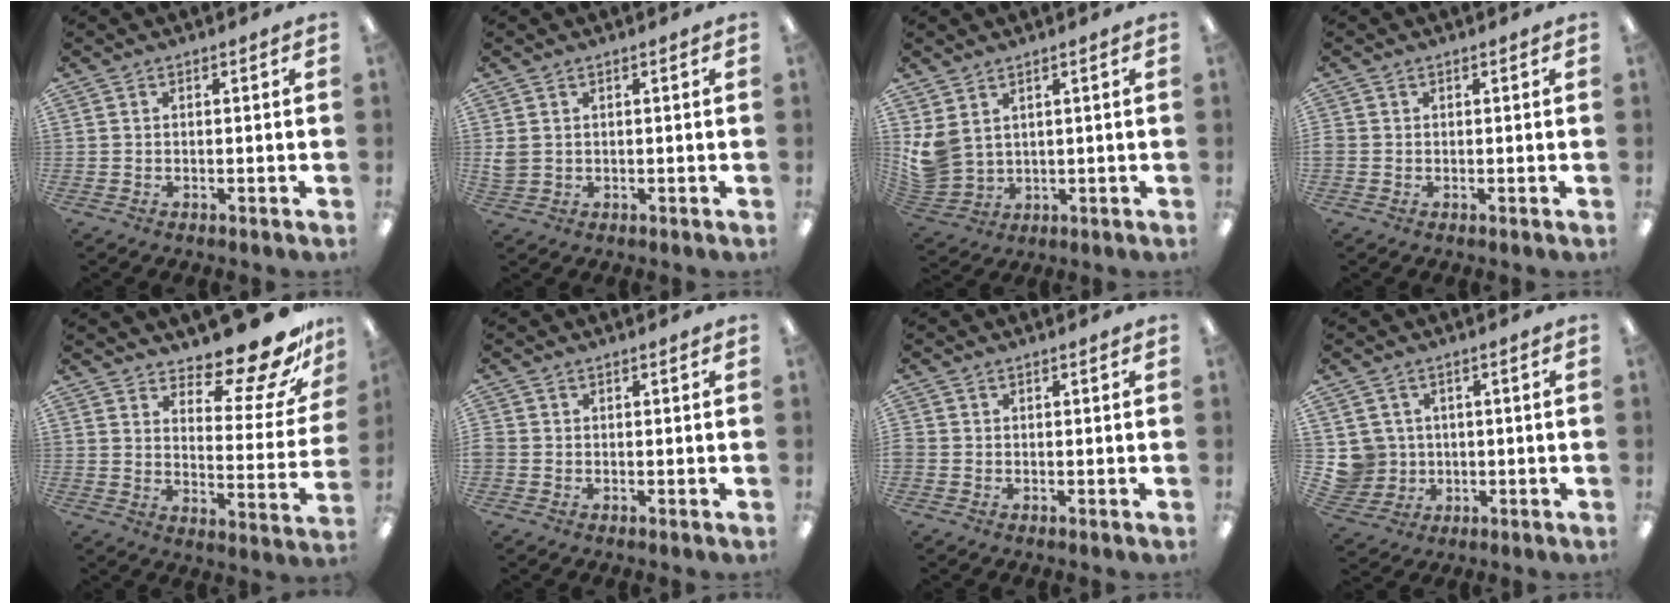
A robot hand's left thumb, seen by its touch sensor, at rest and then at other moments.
{"total": 2.3, "force": [0.7, 1.9, 1.1], "torque": [-0.023, 0.002, 0.014]}
{"total": 6.7, "force": [3.0, 4.9, 3.4], "torque": [-0.093, -0.011, 0.061]}
{"total": 0.9, "force": [0.0, 0.8, 0.2], "torque": [-0.003, 0.003, 0.000]}
{"total": 17.5, "force": [14.0, 5.2, 9.0], "torque": [-0.111, -0.112, 0.229]}
{"total": 1.0, "force": [-0.1, 0.9, 0.2], "torque": [-0.002, 0.003, -0.002]}
{"total": 0.7, "force": [0.0, 0.7, 0.1], "torque": [0.000, 0.003, 0.000]}
{"total": 5.7, "force": [1.2, 5.5, 0.3], "torque": [-0.027, 0.003, 0.029]}